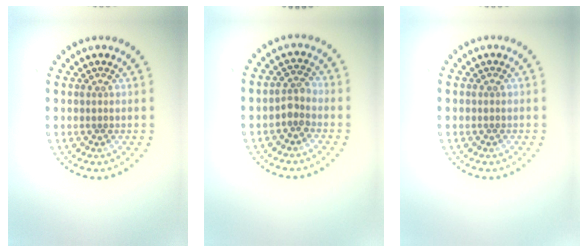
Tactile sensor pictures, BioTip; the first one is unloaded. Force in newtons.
{"total": 1.6, "press": 1.3, "slide": 0.9}
{"total": 0.0}